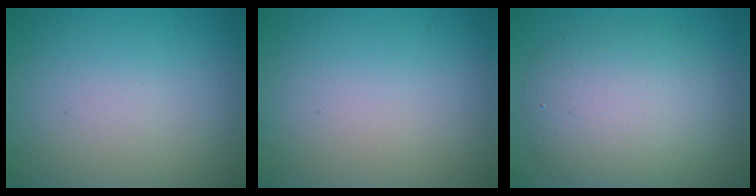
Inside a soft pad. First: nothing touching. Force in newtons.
{"total": 0.0}
{"total": 6.1, "press": 6.0, "slide": 0.6}